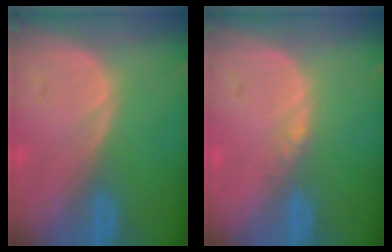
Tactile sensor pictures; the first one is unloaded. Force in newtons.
{"total": 1.0, "press": 0.8, "slide": 0.6}